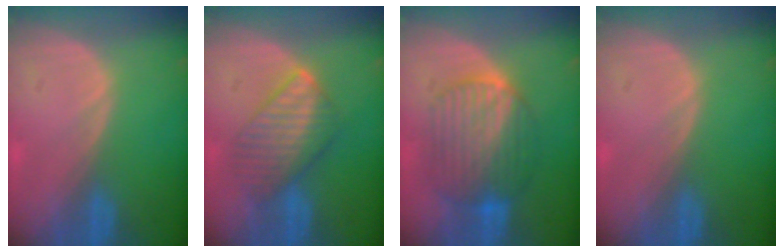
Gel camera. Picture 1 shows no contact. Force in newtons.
{"total": 6.8, "press": 6.8, "slide": 0.2}
{"total": 8.9, "press": 8.9, "slide": 0.5}
{"total": 0.0}